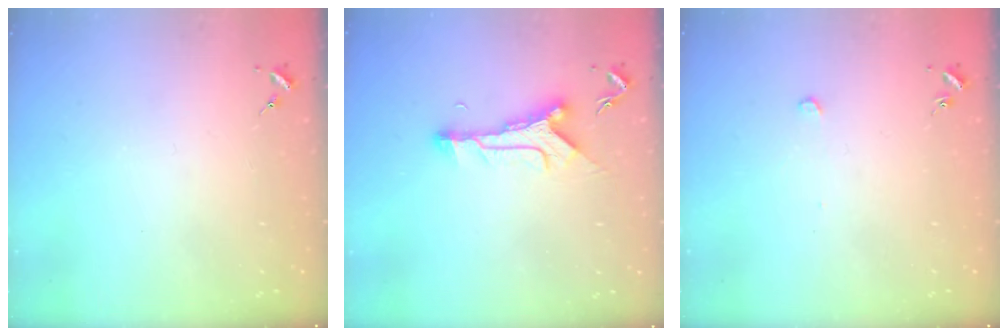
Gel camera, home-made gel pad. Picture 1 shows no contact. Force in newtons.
{"total": 9.9, "press": 9.9, "slide": 0.3}
{"total": 2.6, "press": 2.6, "slide": 0.1}